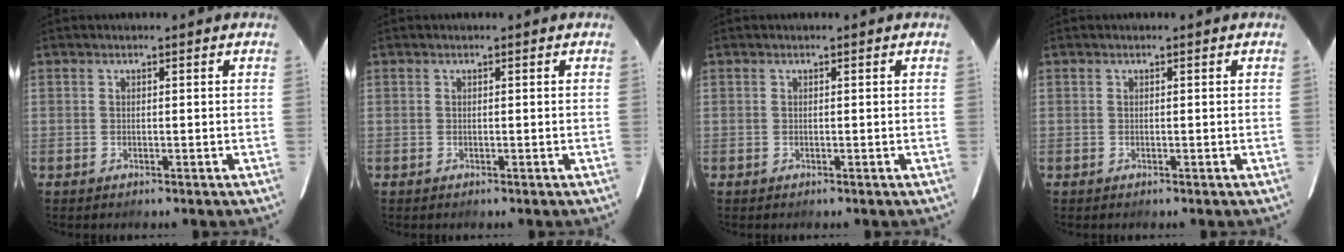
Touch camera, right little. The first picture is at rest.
{"total": 0.0}
{"total": 0.0}
{"total": 0.0}